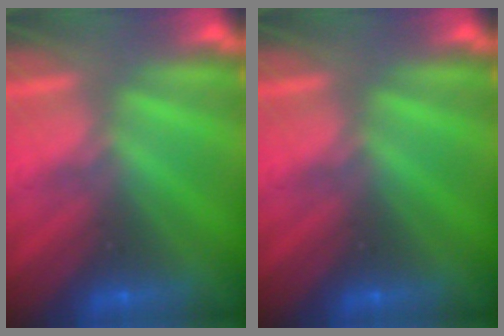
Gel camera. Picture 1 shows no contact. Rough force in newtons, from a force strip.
{"total": 0.0}